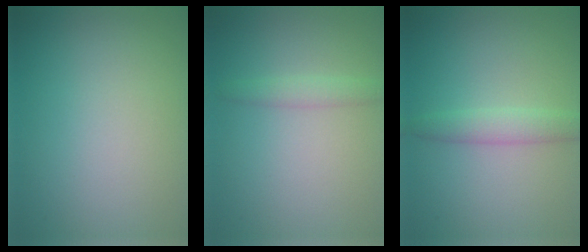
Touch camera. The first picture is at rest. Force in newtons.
{"total": 1.4, "press": 1.4, "slide": 0.0}
{"total": 2.1, "press": 2.1, "slide": 0.1}